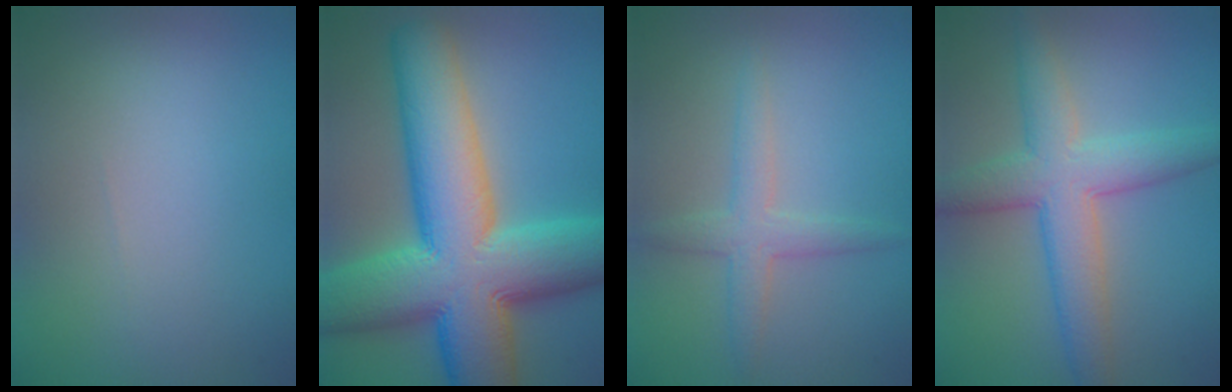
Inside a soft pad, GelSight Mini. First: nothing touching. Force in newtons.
{"total": 15.8, "press": 15.8, "slide": 0.6}
{"total": 2.5, "press": 2.5, "slide": 0.1}
{"total": 5.9, "press": 5.9, "slide": 0.1}